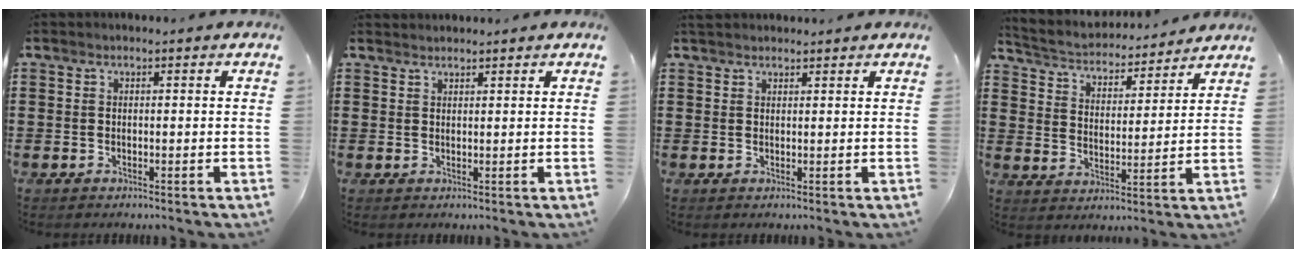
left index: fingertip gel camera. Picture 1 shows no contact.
{"total": 1.2, "force": [1.2, 0.2, -0.1], "torque": [-0.001, 0.000, 0.023]}
{"total": 1.4, "force": [1.3, 0.3, 0.1], "torque": [-0.005, 0.003, 0.026]}
{"total": 3.4, "force": [3.4, 0.5, 0.2], "torque": [-0.026, -0.030, 0.050]}